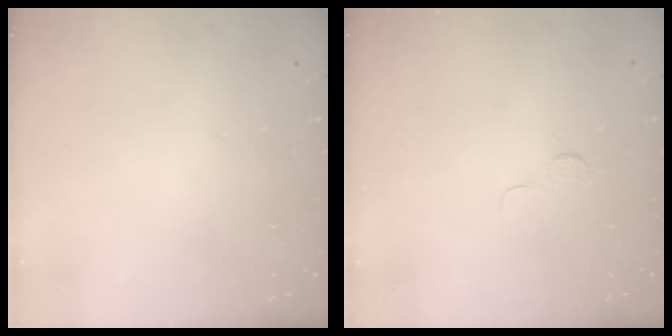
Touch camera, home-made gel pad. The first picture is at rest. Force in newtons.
{"total": 3.0, "press": 2.9, "slide": 0.3}